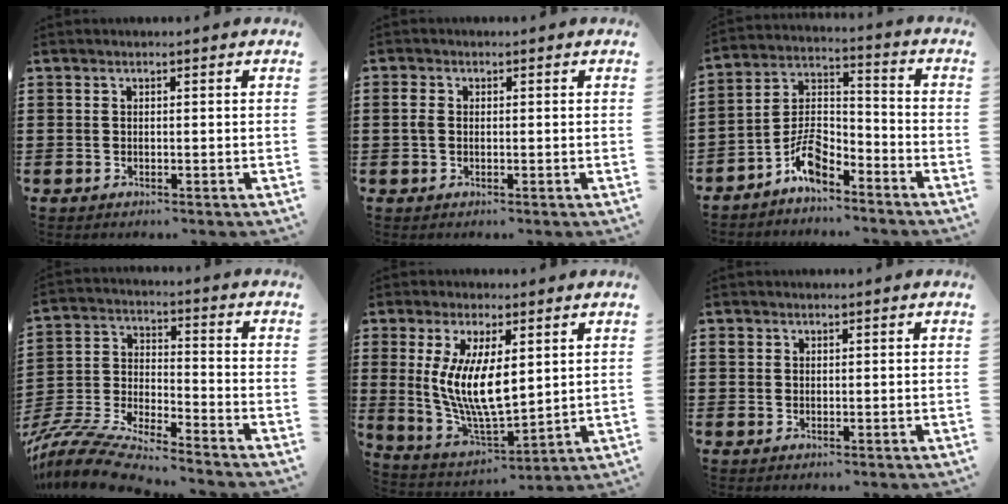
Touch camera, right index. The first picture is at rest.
{"total": 1.6, "force": [0.0, 1.1, 1.2], "torque": [-0.034, 0.003, -0.003]}
{"total": 7.2, "force": [-5.7, 2.4, 3.7], "torque": [-0.084, 0.001, -0.111]}
{"total": 9.1, "force": [-8.7, 0.5, 2.8], "torque": [-0.083, -0.004, -0.182]}
{"total": 10.4, "force": [1.8, 4.0, 9.4], "torque": [-0.191, -0.005, 0.035]}
{"total": 0.9, "force": [0.4, 0.8, 0.1], "torque": [-0.003, 0.004, 0.007]}